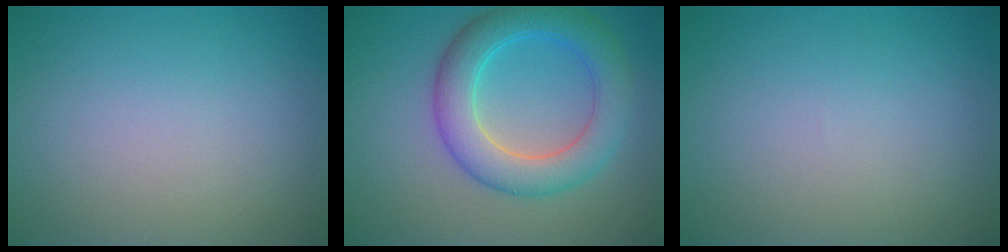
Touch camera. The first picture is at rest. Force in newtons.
{"total": 6.2, "press": 6.2, "slide": 0.1}
{"total": 0.0}